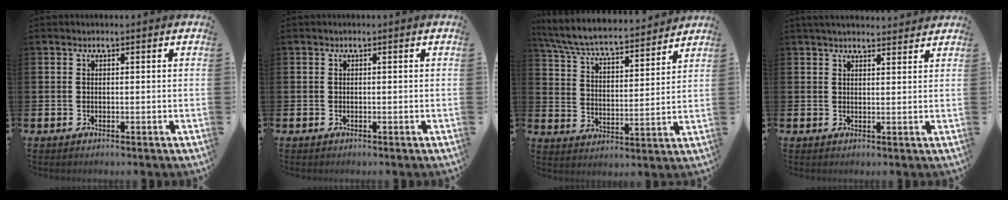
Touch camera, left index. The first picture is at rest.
{"total": 0.0}
{"total": 7.1, "force": [6.7, 0.9, 2.3], "torque": [-0.076, -0.051, 0.113]}
{"total": 3.1, "force": [3.1, 0.4, 0.5], "torque": [-0.009, -0.014, 0.055]}